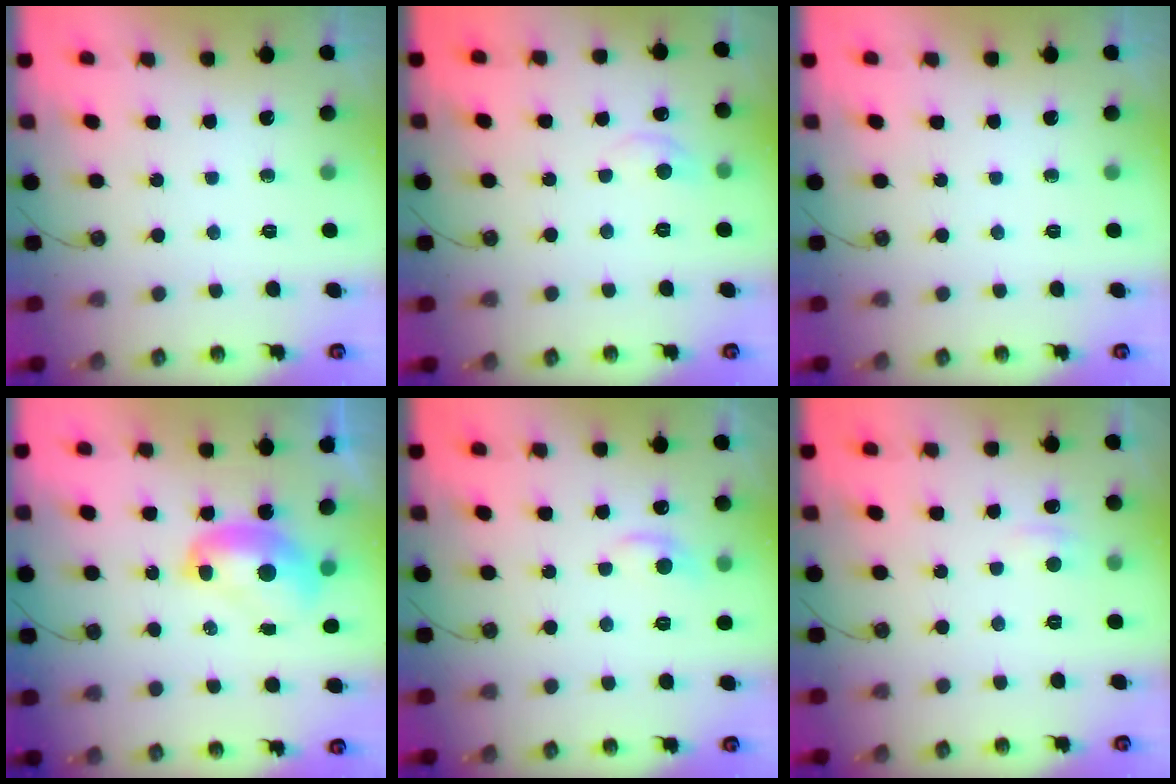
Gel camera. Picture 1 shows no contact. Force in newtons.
{"total": 0.6, "press": 0.1, "slide": 0.6}
{"total": 0.0}
{"total": 2.4, "press": 2.3, "slide": 0.3}
{"total": 0.8, "press": 0.0, "slide": 0.8}
{"total": 2.7, "press": 2.7, "slide": 0.5}